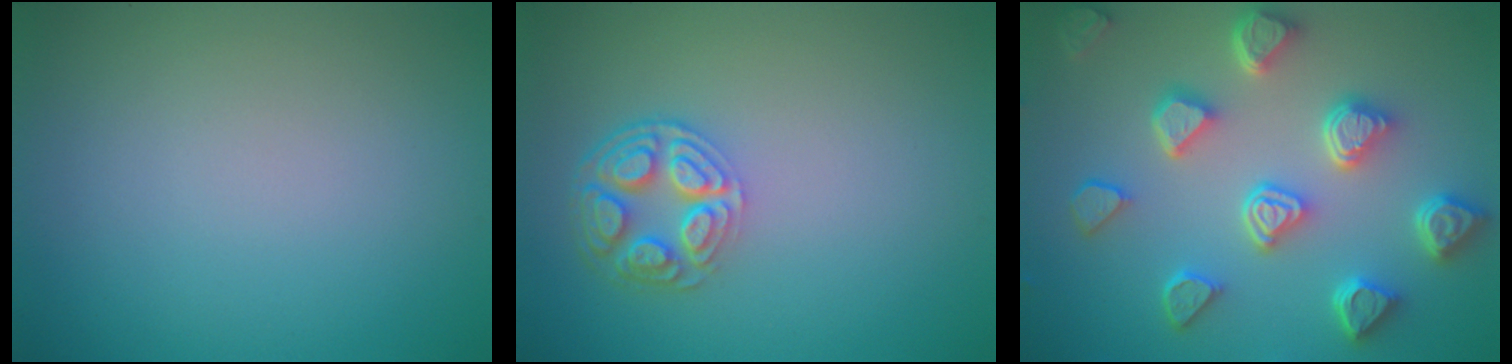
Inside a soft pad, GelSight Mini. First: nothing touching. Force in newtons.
{"total": 4.5, "press": 3.4, "slide": 2.9}
{"total": 6.9, "press": 5.5, "slide": 4.1}